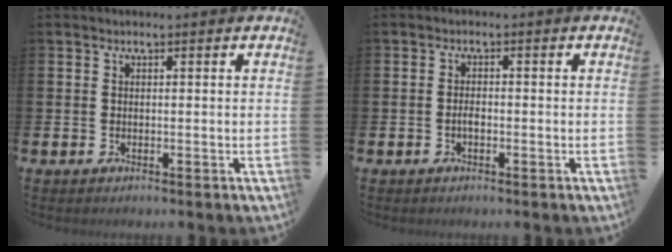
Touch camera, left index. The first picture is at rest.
{"total": 1.3, "force": [-0.5, 0.6, 1.0], "torque": [-0.018, 0.000, -0.010]}